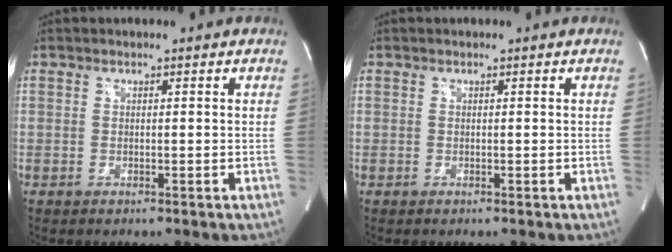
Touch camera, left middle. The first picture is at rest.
{"total": 0.0}